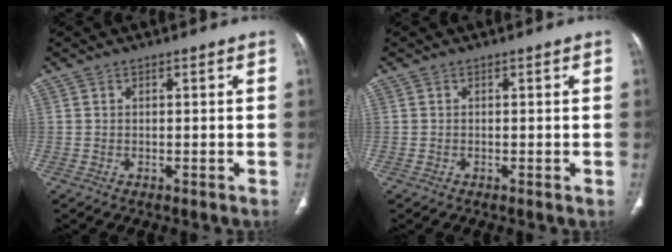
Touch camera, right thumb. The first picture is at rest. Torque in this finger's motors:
{"motor_torque": [1.02, 0.99, -0.17, 0.07, 0.03]}